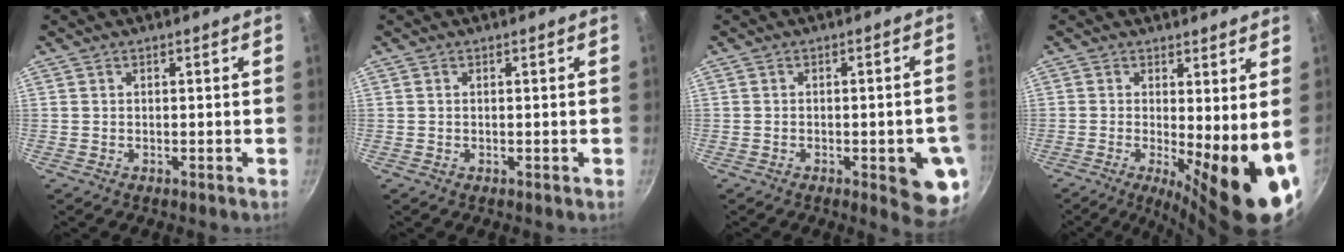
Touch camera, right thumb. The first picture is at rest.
{"total": 0.0}
{"total": 9.6, "force": [-2.6, 3.1, 8.8], "torque": [-0.080, 0.005, -0.030]}
{"total": 12.7, "force": [-1.7, 3.0, 12.2], "torque": [-0.146, -0.019, -0.018]}